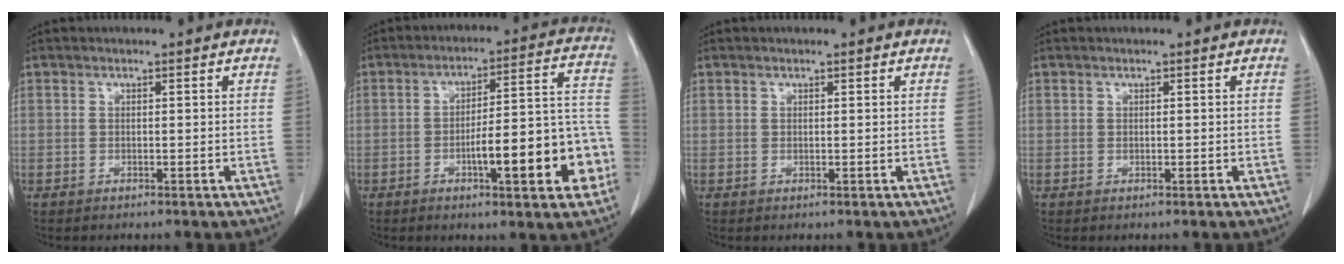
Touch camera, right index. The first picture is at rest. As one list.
[{"total": 14.8, "force": [-5.1, 2.8, 13.6], "torque": [-0.179, 0.031, -0.065]}, {"total": 0.0}, {"total": 0.0}]